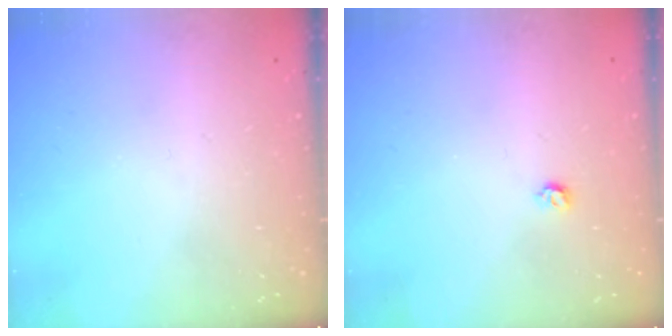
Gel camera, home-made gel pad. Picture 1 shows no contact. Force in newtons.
{"total": 3.5, "press": 3.5, "slide": 0.5}